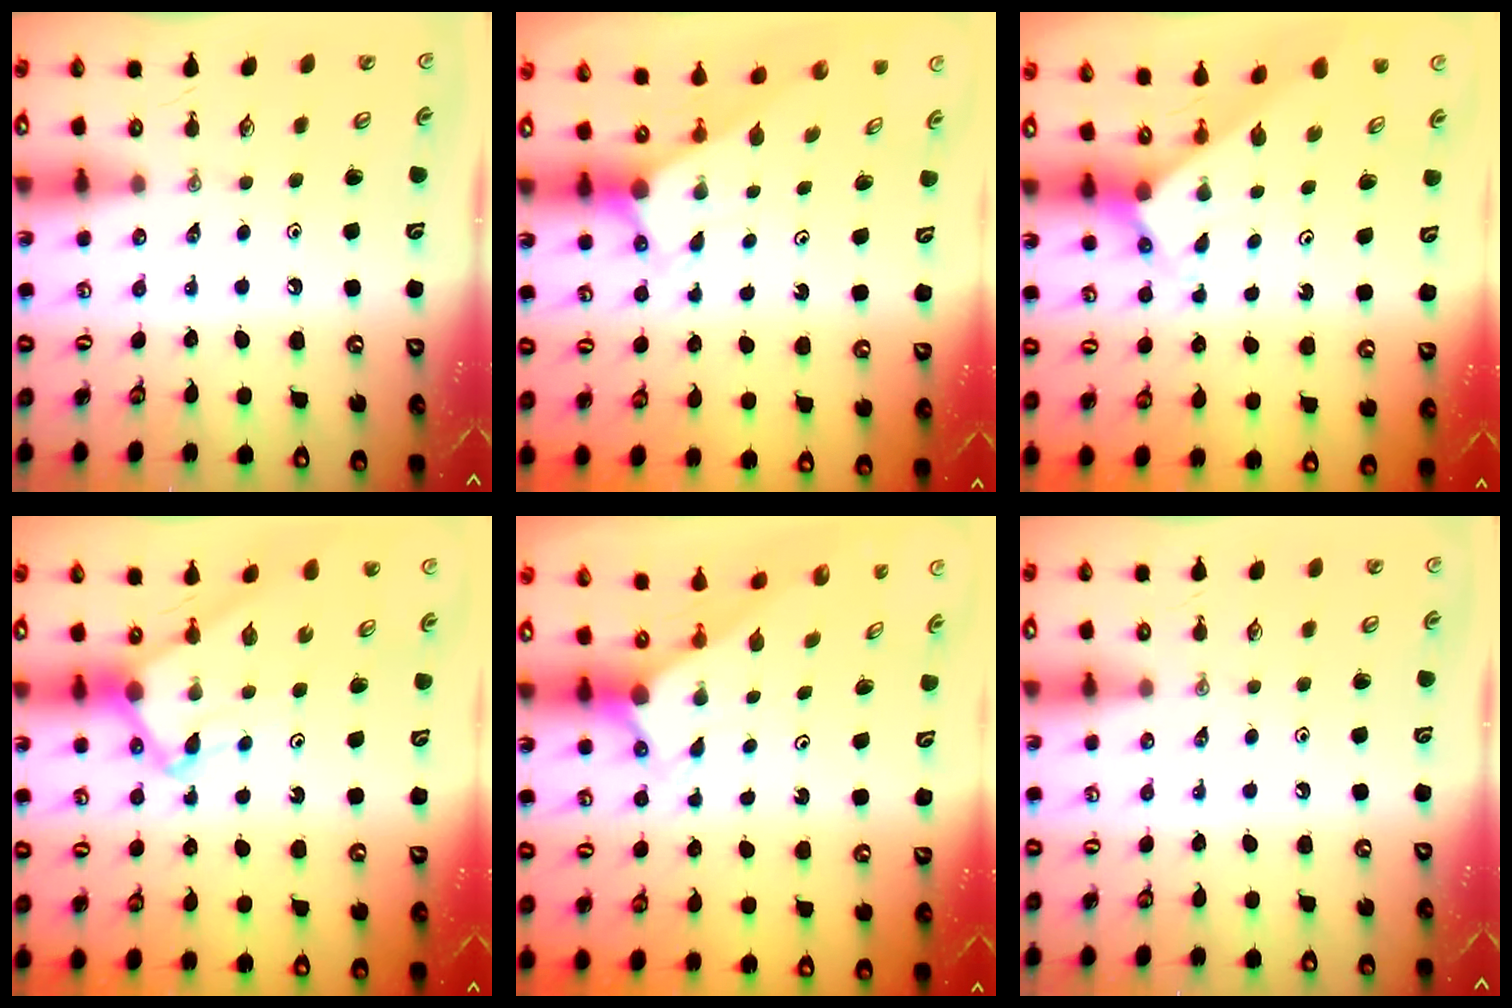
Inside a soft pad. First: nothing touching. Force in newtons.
{"total": 3.0, "press": 3.0, "slide": 0.0}
{"total": 2.2, "press": 2.2, "slide": 0.1}
{"total": 6.6, "press": 6.6, "slide": 0.5}
{"total": 2.2, "press": 2.2, "slide": 0.1}
{"total": 0.0}